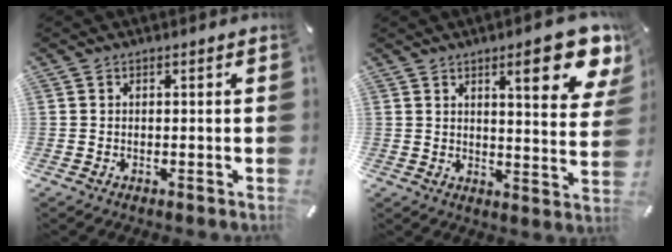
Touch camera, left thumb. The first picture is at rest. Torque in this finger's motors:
{"motor_torque": [0.77, -0.25, 0.35, -0.02, 0.11]}